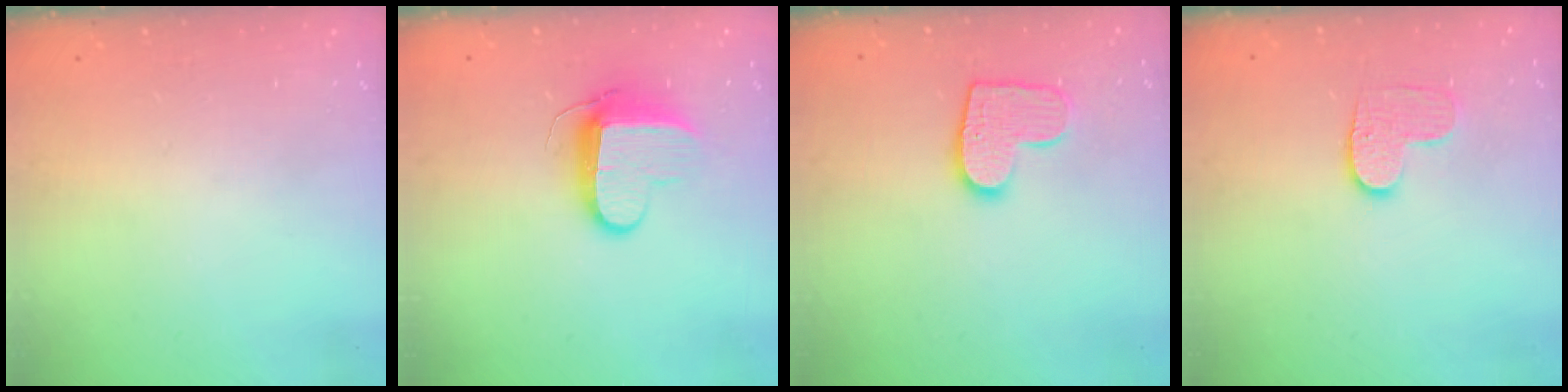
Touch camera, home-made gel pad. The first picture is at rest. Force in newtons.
{"total": 9.7, "press": 9.7, "slide": 0.9}
{"total": 10.8, "press": 10.8, "slide": 0.7}
{"total": 7.0, "press": 7.0, "slide": 0.2}